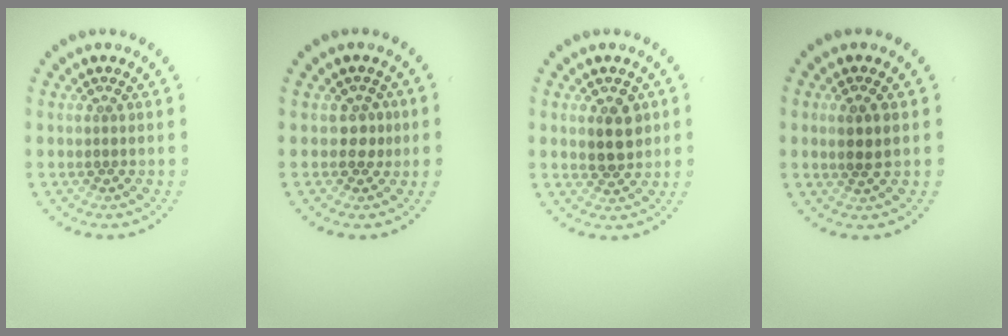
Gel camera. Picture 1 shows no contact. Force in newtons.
{"total": 1.4, "press": 1.2, "slide": 0.7}
{"total": 2.9, "press": 2.8, "slide": 0.8}
{"total": 2.0, "press": 1.9, "slide": 0.7}